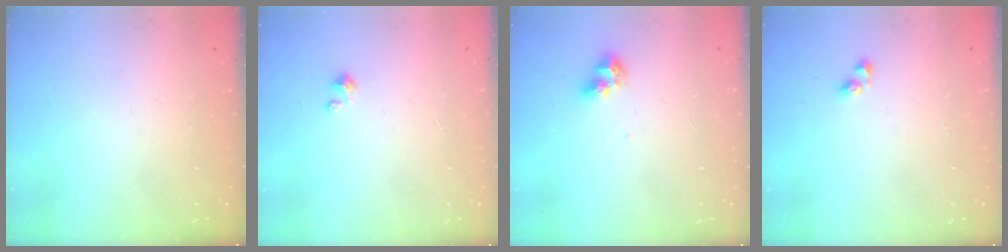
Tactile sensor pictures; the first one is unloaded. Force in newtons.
{"total": 1.3, "press": 1.3, "slide": 0.1}
{"total": 6.3, "press": 6.2, "slide": 1.1}
{"total": 3.2, "press": 3.2, "slide": 0.4}